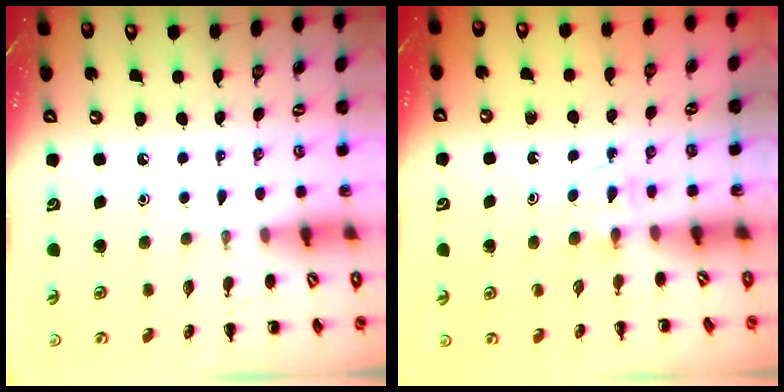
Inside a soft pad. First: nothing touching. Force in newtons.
{"total": 2.5, "press": 2.2, "slide": 1.1}